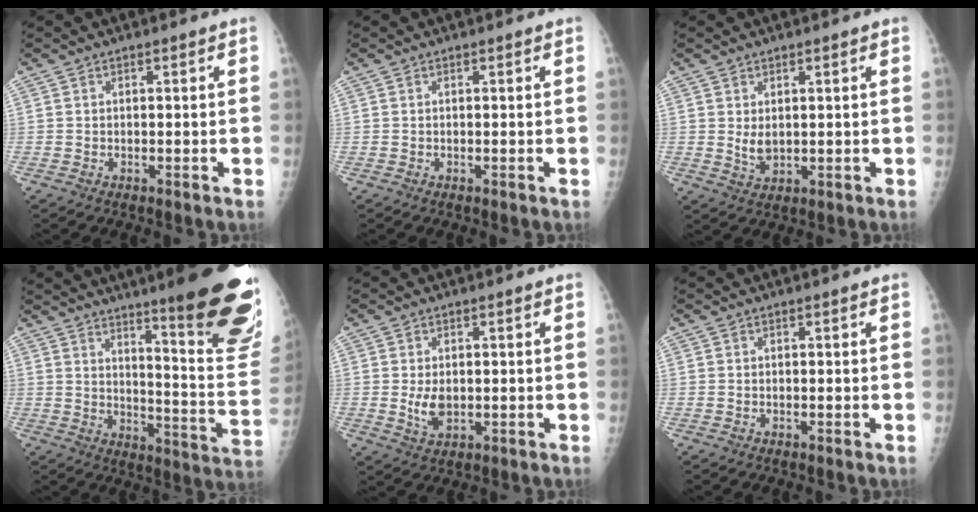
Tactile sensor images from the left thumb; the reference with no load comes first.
{"total": 0.0}
{"total": 2.9, "force": [0.7, 1.8, 2.2], "torque": [-0.032, -0.012, 0.018]}
{"total": 24.6, "force": [15.4, 3.3, 18.9], "torque": [-0.205, -0.094, 0.209]}
{"total": 4.0, "force": [-0.2, 2.5, 3.1], "torque": [-0.050, -0.007, 0.004]}
{"total": 0.0}